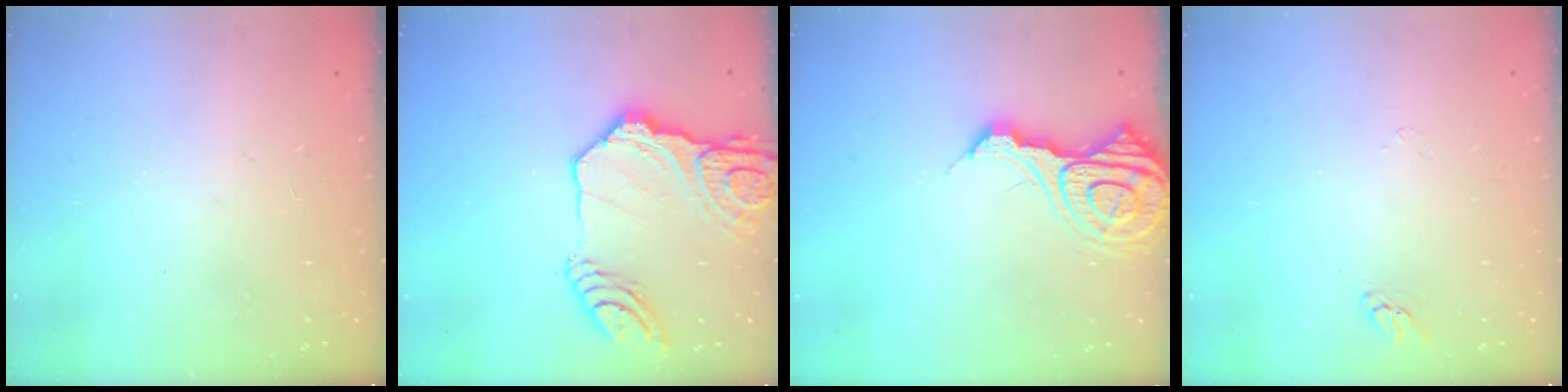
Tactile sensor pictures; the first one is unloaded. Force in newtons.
{"total": 19.8, "press": 19.7, "slide": 2.3}
{"total": 13.8, "press": 13.7, "slide": 1.5}
{"total": 2.5, "press": 2.5, "slide": 0.2}